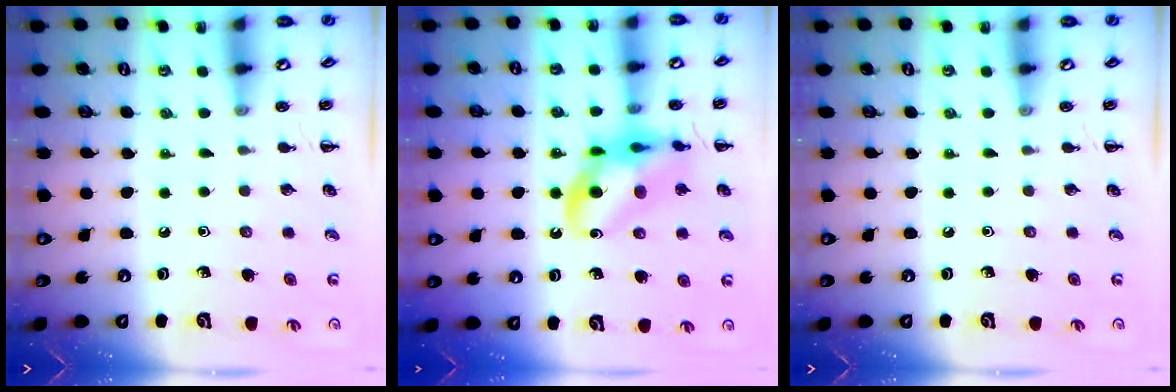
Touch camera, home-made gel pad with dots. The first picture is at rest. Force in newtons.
{"total": 14.1, "press": 13.9, "slide": 2.7}
{"total": 0.0}